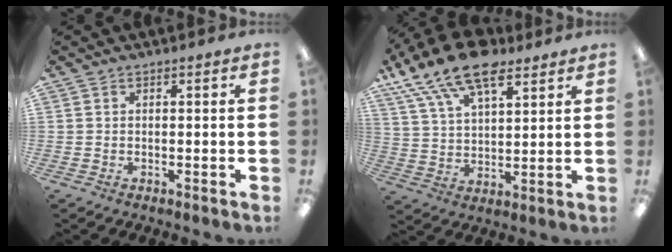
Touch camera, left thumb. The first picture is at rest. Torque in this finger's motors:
{"motor_torque": [0.42, 0.42, 1.58, -1.19, 0.37]}